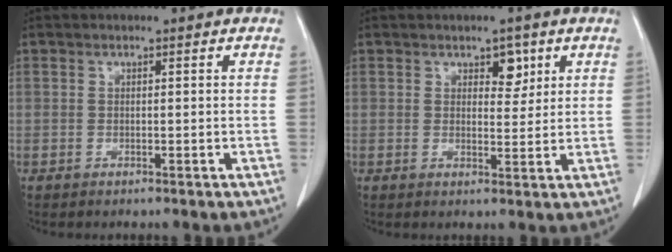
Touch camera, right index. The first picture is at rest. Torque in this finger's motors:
{"motor_torque": [0.08, 0.07, 0.00, 0.00]}